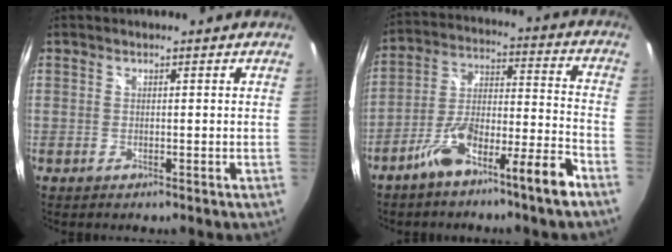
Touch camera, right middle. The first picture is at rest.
{"total": 11.8, "force": [-7.9, 0.5, 8.8], "torque": [-0.156, 0.018, -0.130]}